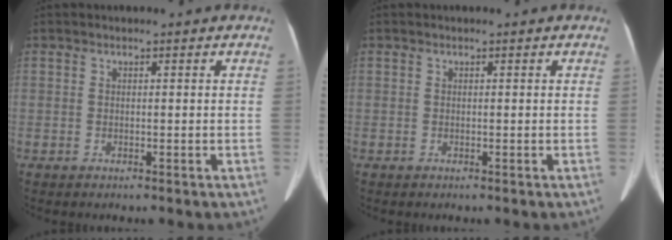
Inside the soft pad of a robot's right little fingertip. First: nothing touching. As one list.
[{"total": 0.0}]